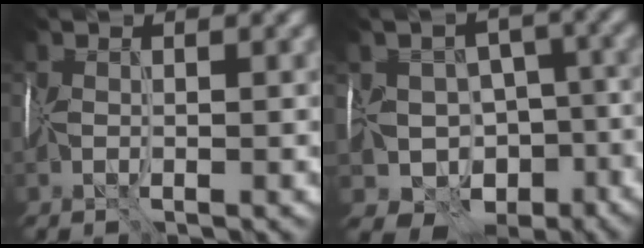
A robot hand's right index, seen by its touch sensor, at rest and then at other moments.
{"total": 10.0, "force": [-4.5, 8.1, 3.8], "torque": [-0.036, -0.007, -0.067]}